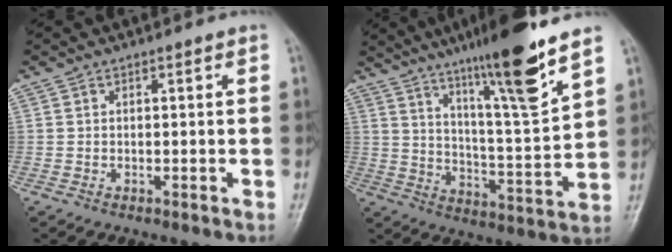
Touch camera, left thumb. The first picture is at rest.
{"total": 17.4, "force": [11.8, 0.9, 12.7], "torque": [-0.195, -0.065, 0.194]}